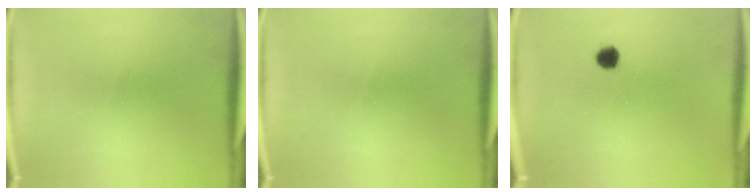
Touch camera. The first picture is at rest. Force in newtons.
{"total": 0.0}
{"total": 2.4}